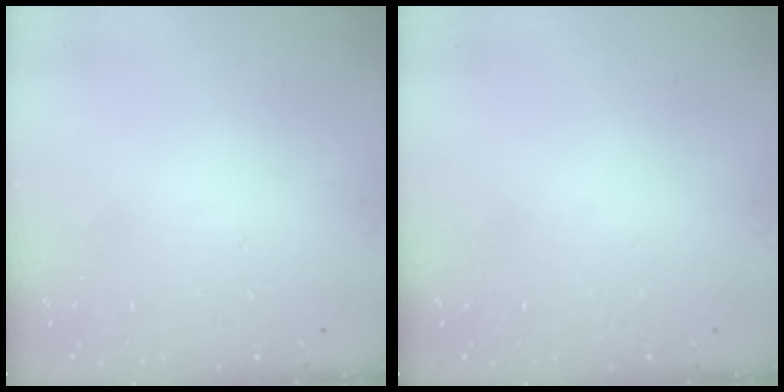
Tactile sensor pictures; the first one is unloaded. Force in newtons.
{"total": 0.0}